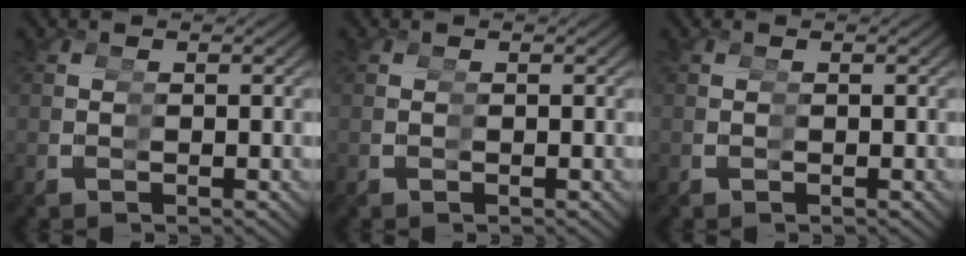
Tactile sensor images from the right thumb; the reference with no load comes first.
{"total": 0.0}
{"total": 0.0}